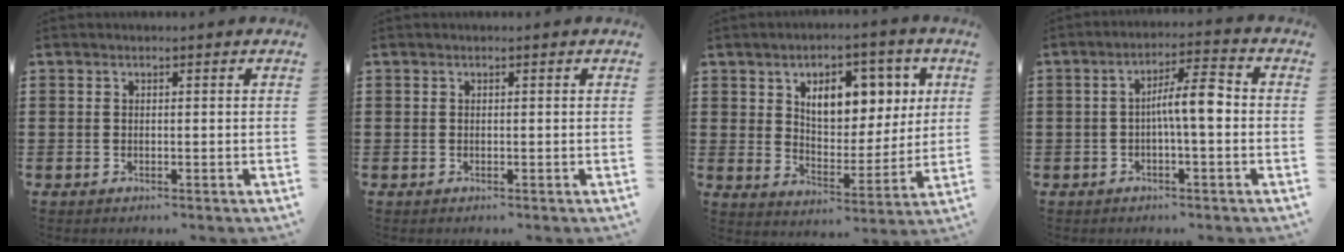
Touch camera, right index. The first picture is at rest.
{"total": 0.0}
{"total": 8.7, "force": [3.8, 5.2, 5.9], "torque": [-0.105, 0.000, 0.060]}
{"total": 6.4, "force": [-0.4, 1.5, 6.2], "torque": [-0.115, 0.010, -0.012]}